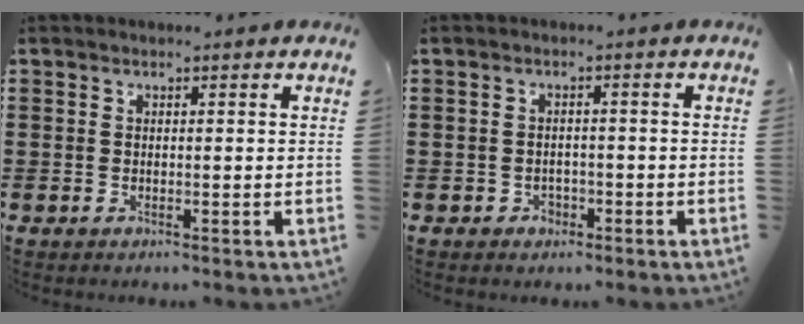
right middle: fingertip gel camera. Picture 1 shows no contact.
{"total": 1.3, "force": [-0.9, 1.0, 0.3], "torque": [-0.010, 0.000, -0.020]}